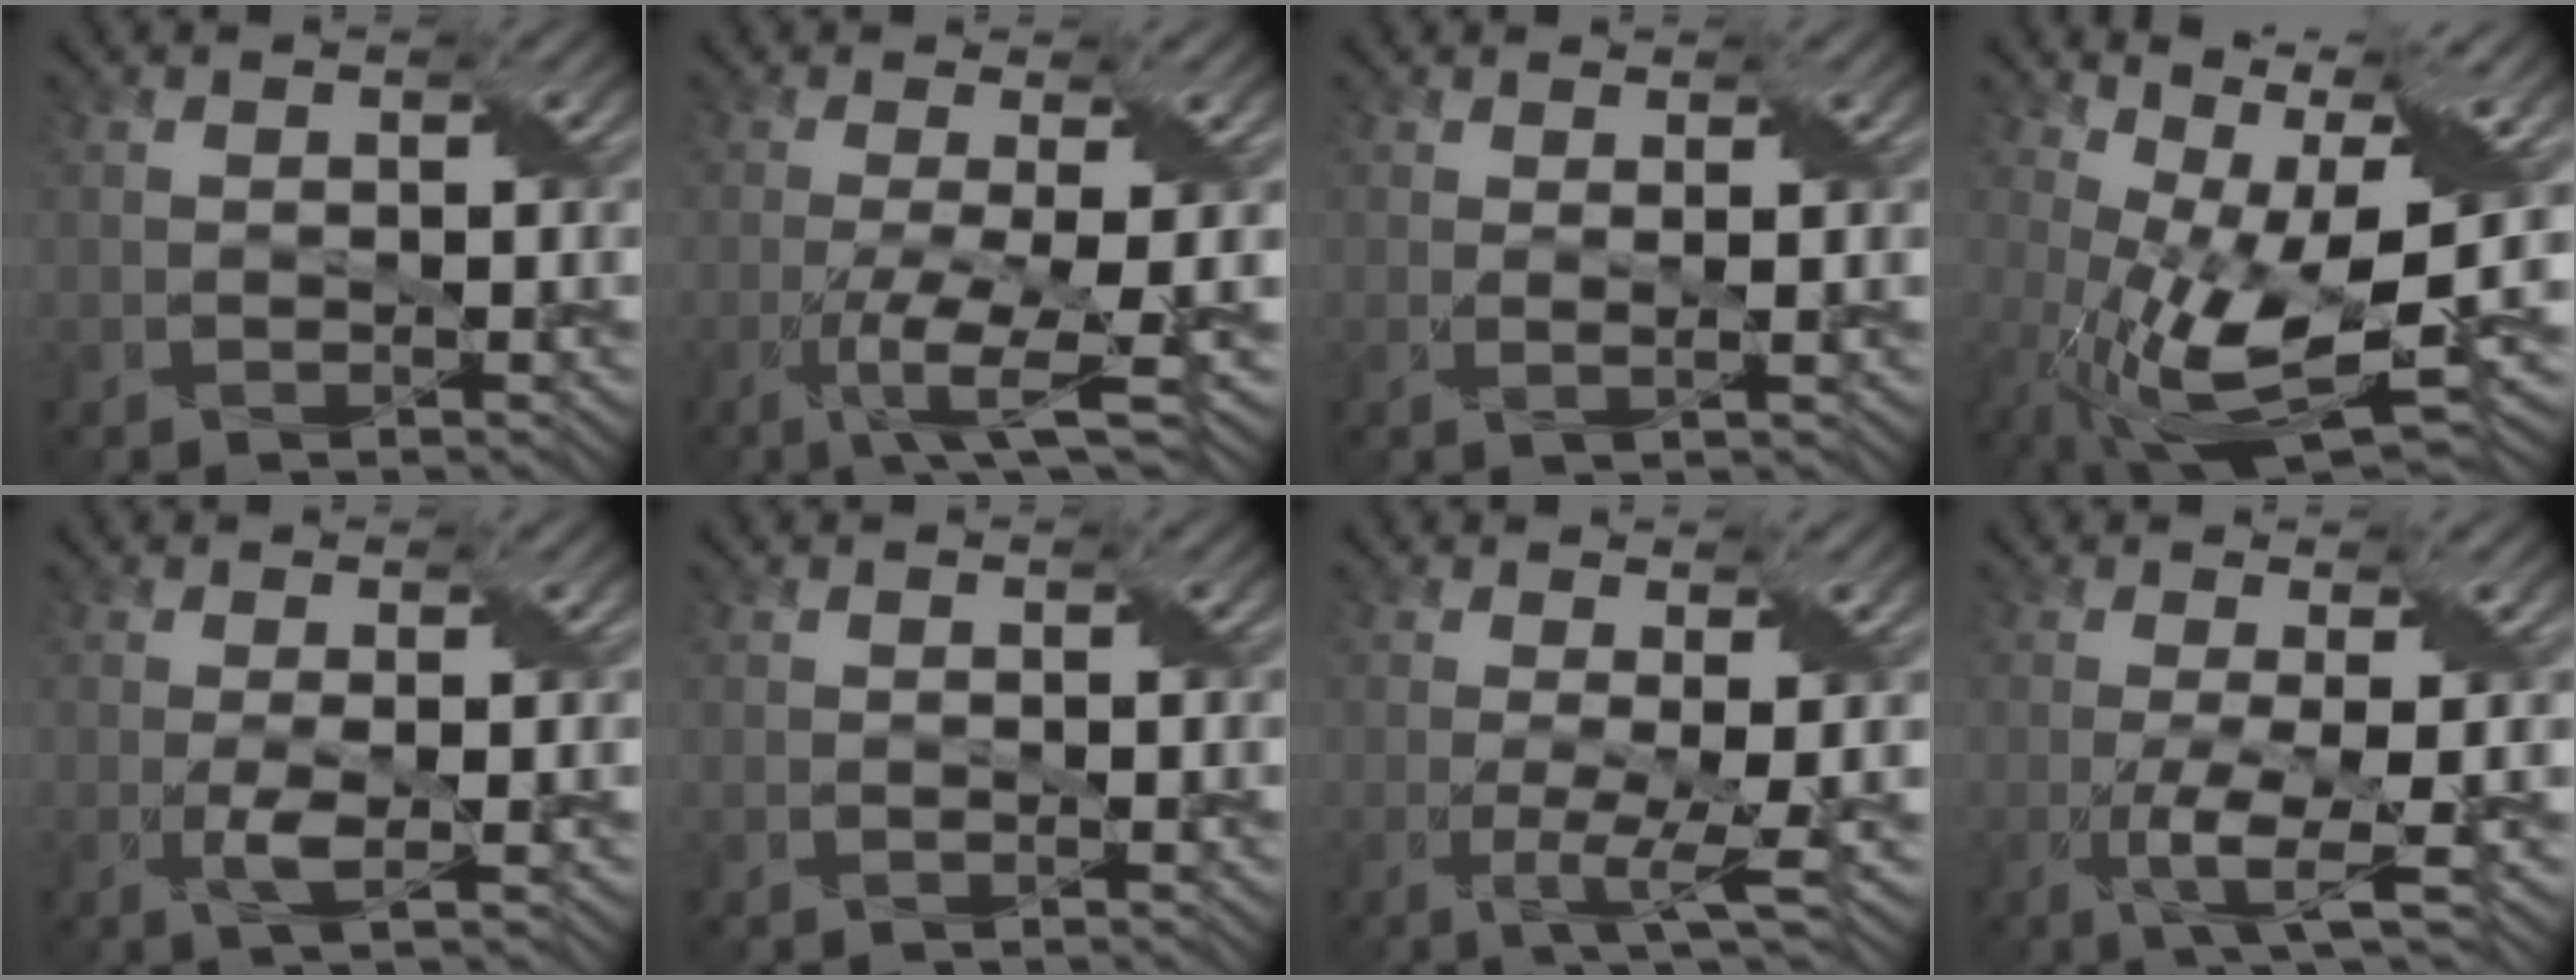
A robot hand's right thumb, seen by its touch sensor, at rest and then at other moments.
{"total": 6.8, "force": [-1.9, 1.3, 6.4], "torque": [-0.111, 0.000, -0.039]}
{"total": 1.4, "force": [0.5, 0.3, 1.2], "torque": [-0.027, 0.005, 0.001]}
{"total": 16.2, "force": [-0.5, 6.3, 14.9], "torque": [-0.280, -0.026, 0.006]}
{"total": 2.1, "force": [-0.1, 0.4, 2.1], "torque": [-0.044, -0.001, -0.005]}
{"total": 0.0}
{"total": 4.1, "force": [-0.4, 0.7, 4.0], "torque": [-0.076, -0.005, -0.008]}
{"total": 5.2, "force": [-1.2, 1.0, 5.0], "torque": [-0.090, 0.000, -0.026]}